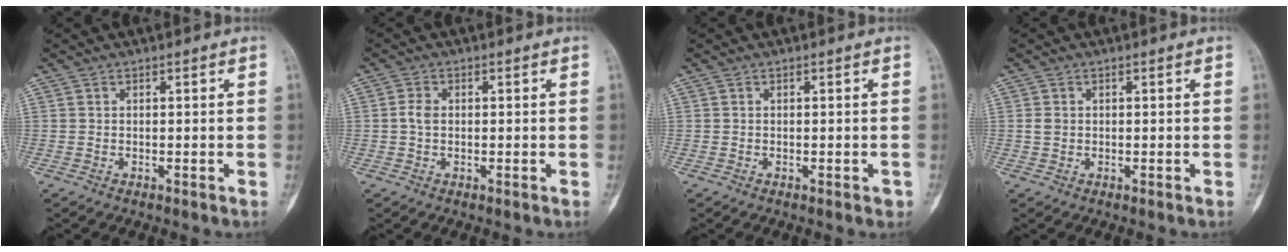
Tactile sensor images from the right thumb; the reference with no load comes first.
{"total": 2.1, "force": [0.0, 1.4, 1.5], "torque": [-0.032, 0.002, -0.004]}
{"total": 0.8, "force": [-0.4, 0.4, 0.6], "torque": [-0.004, 0.000, -0.003]}
{"total": 1.2, "force": [0.1, 1.0, 0.7], "torque": [-0.012, 0.003, 0.003]}